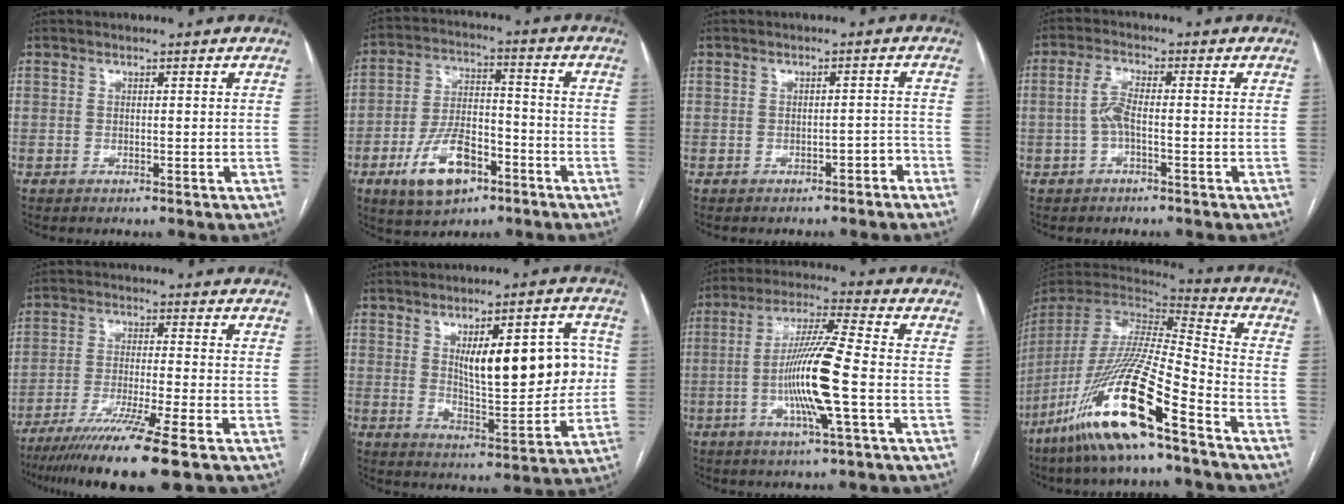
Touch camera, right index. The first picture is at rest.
{"total": 11.8, "force": [-6.1, 5.7, 8.4], "torque": [-0.167, 0.008, -0.102]}
{"total": 2.3, "force": [-1.6, 0.9, 1.3], "torque": [-0.020, 0.007, -0.019]}
{"total": 3.8, "force": [-0.7, 1.0, 3.6], "torque": [-0.077, 0.008, -0.015]}
{"total": 13.0, "force": [-9.0, -1.3, 9.3], "torque": [-0.165, -0.039, -0.148]}
{"total": 15.3, "force": [2.9, 5.1, 14.1], "torque": [-0.193, 0.018, 0.054]}
{"total": 12.8, "force": [-2.7, -0.1, 12.5], "torque": [-0.242, -0.005, -0.058]}
{"total": 21.7, "force": [-13.3, 1.6, 17.1], "torque": [-0.364, -0.052, -0.260]}